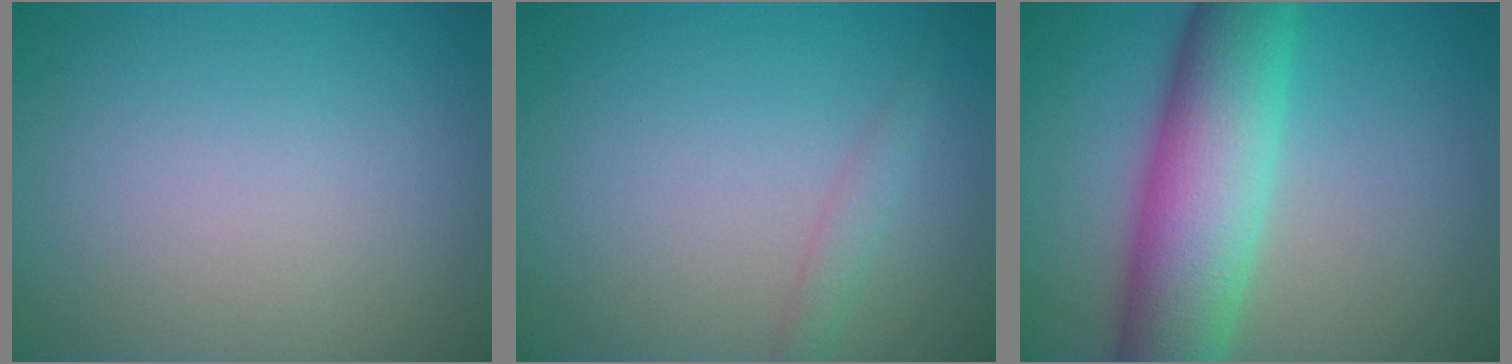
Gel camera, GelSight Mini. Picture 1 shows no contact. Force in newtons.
{"total": 1.3, "press": 1.3, "slide": 0.1}
{"total": 9.9, "press": 9.9, "slide": 0.2}